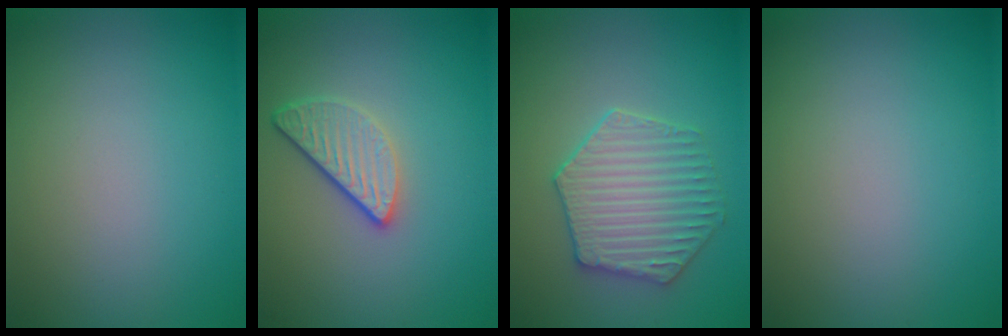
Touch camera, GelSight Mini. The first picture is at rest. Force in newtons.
{"total": 3.2, "press": 2.6, "slide": 1.9}
{"total": 4.7, "press": 4.2, "slide": 2.1}
{"total": 0.0}